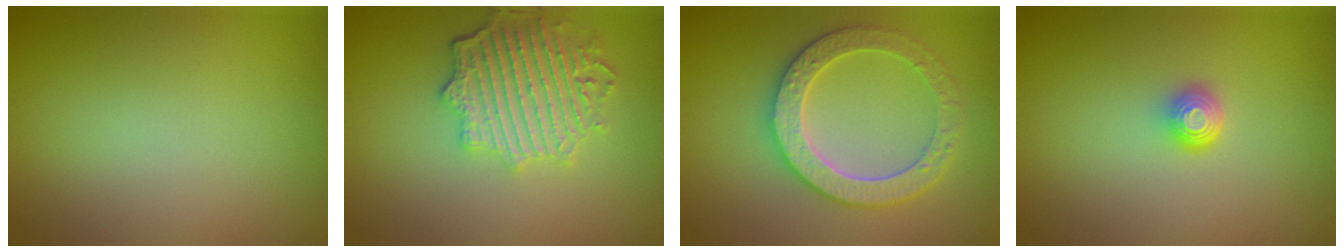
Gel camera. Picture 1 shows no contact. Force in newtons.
{"total": 5.7, "press": 4.5, "slide": 3.5}
{"total": 4.3, "press": 4.2, "slide": 1.1}
{"total": 1.6, "press": 1.3, "slide": 1.1}